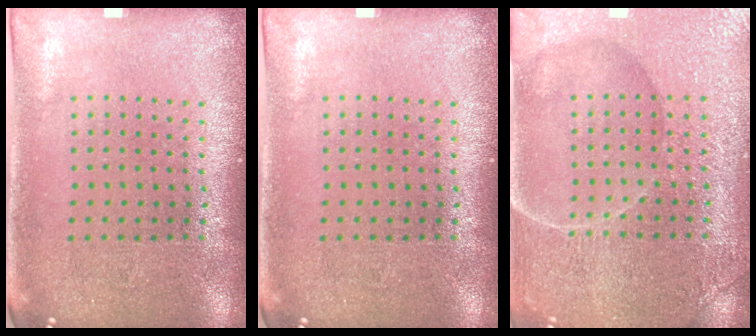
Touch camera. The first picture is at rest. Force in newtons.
{"total": 0.0}
{"total": 4.5, "press": 4.5, "slide": 0.5}